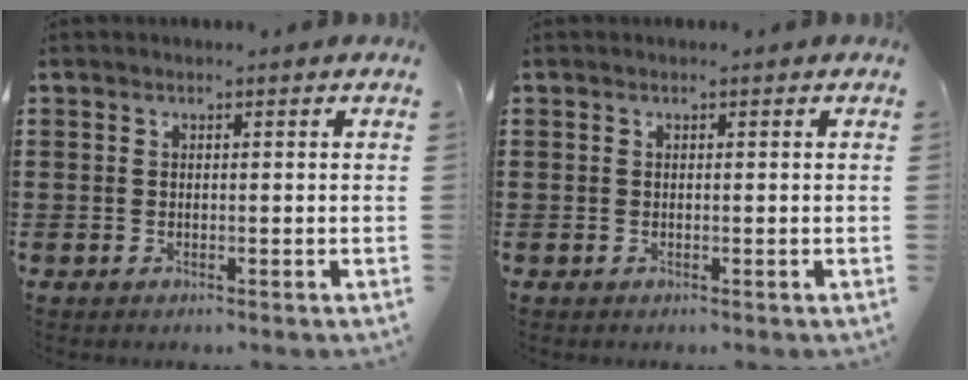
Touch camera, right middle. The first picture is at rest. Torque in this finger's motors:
{"motor_torque": [0.01, -0.02, -0.01, -0.01]}